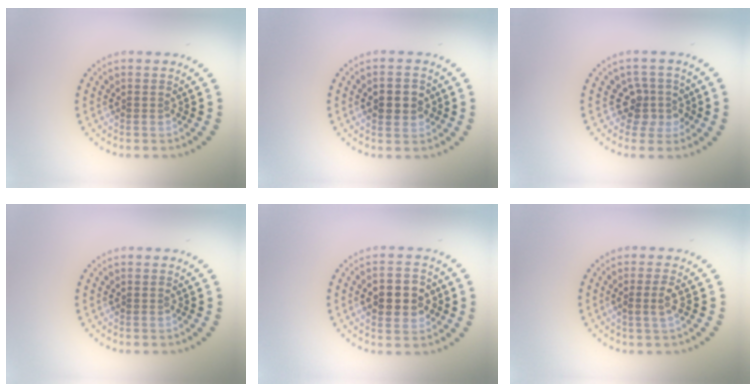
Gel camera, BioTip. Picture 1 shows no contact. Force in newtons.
{"total": 2.6, "press": 2.6, "slide": 0.1}
{"total": 2.7, "press": 2.0, "slide": 1.8}
{"total": 0.0}
{"total": 4.3, "press": 4.3, "slide": 0.2}
{"total": 1.6, "press": 1.4, "slide": 0.7}